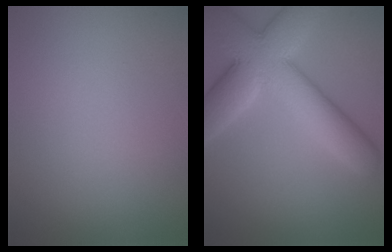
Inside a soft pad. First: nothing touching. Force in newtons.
{"total": 10.5, "press": 10.5, "slide": 0.6}